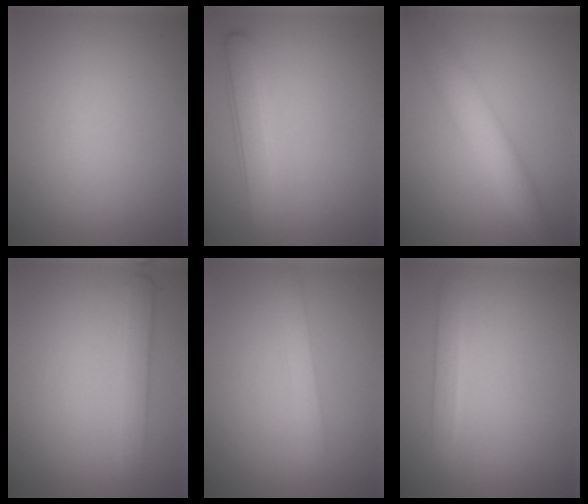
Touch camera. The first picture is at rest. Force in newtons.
{"total": 2.9, "press": 2.9, "slide": 0.2}
{"total": 4.5, "press": 4.5, "slide": 0.1}
{"total": 2.2, "press": 2.2, "slide": 0.2}
{"total": 1.9, "press": 1.9, "slide": 0.1}
{"total": 1.5, "press": 1.5, "slide": 0.1}